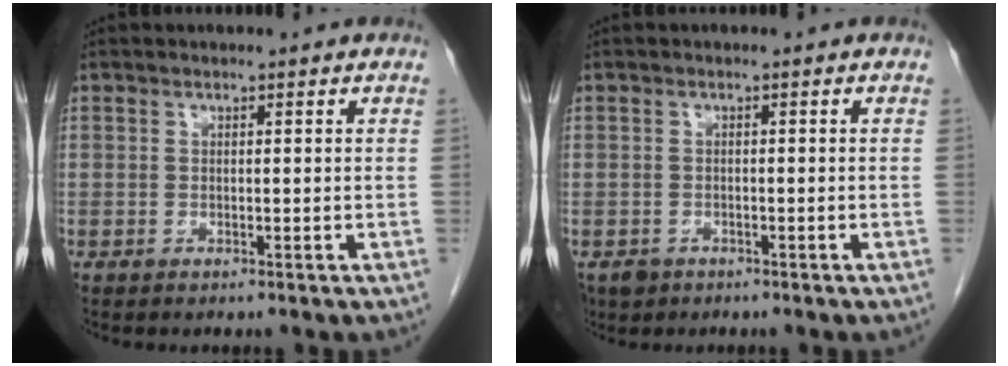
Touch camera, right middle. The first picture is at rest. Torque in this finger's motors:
{"motor_torque": [-0.02, 0.05, 0.00, 0.00]}